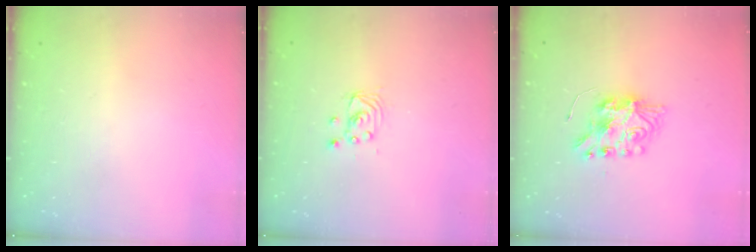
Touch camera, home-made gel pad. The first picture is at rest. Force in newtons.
{"total": 2.9, "press": 2.9, "slide": 0.2}
{"total": 8.4, "press": 8.4, "slide": 0.7}